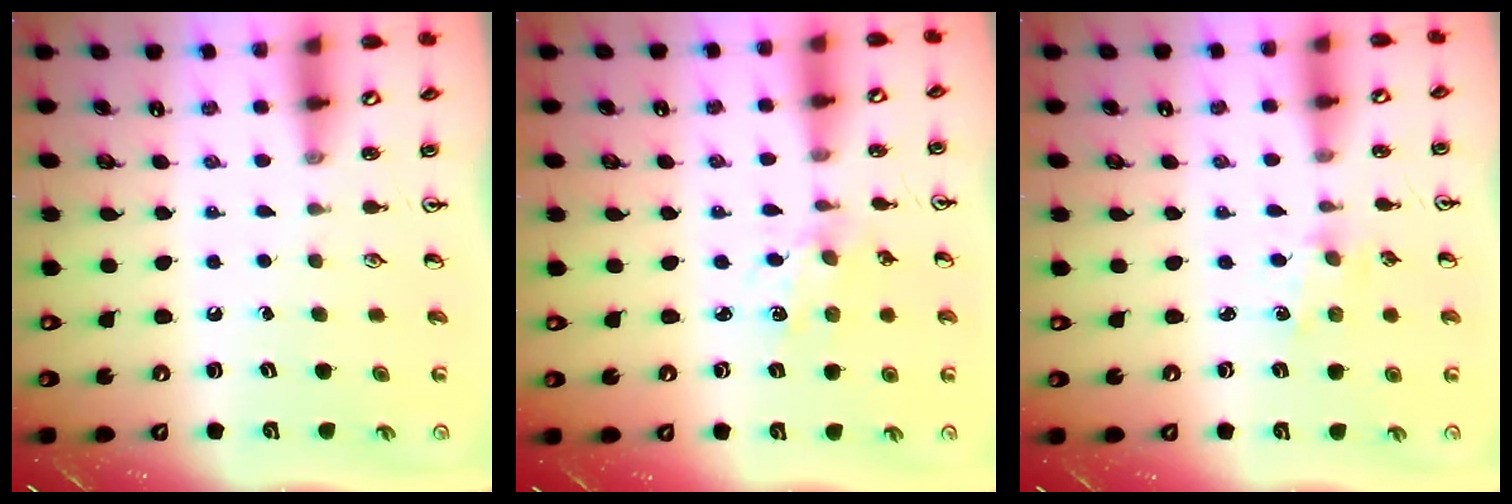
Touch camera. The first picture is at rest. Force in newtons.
{"total": 2.0, "press": 2.0, "slide": 0.2}
{"total": 1.4, "press": 1.4, "slide": 0.3}